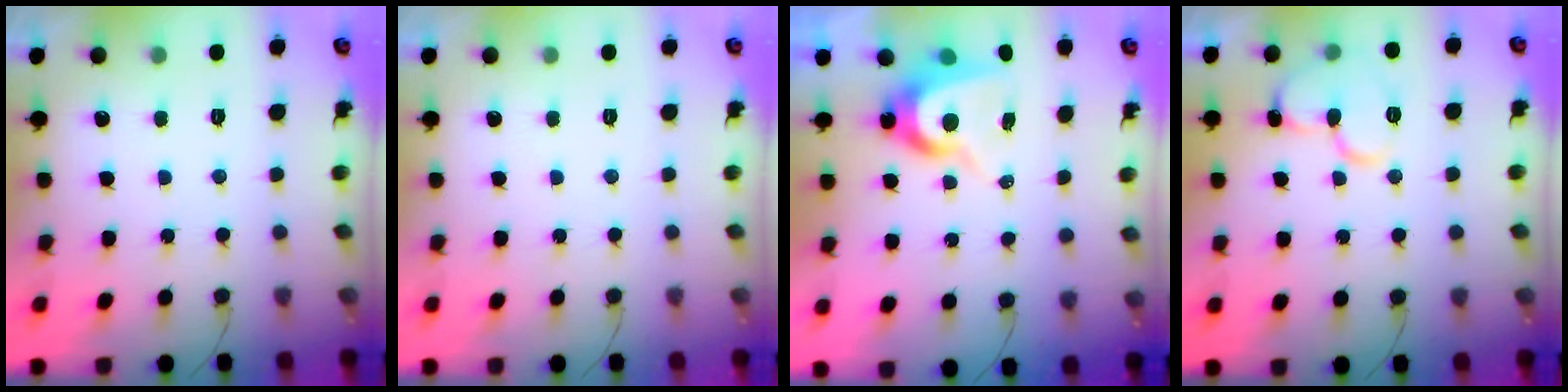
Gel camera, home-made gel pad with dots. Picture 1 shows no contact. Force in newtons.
{"total": 0.0}
{"total": 8.2, "press": 8.2, "slide": 0.6}
{"total": 11.4, "press": 11.3, "slide": 1.2}